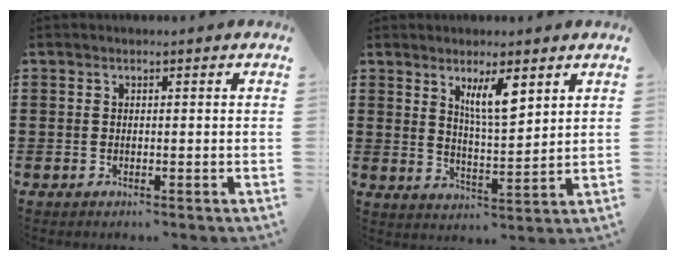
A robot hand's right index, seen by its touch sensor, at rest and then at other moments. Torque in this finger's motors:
{"motor_torque": [0.54, 0.25, 0.17, 0.07]}